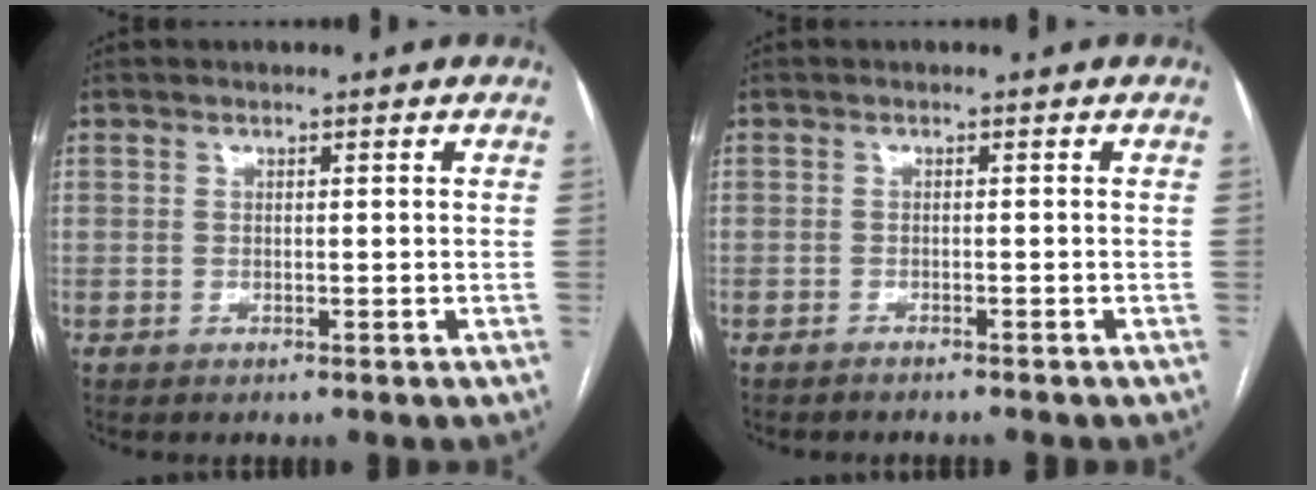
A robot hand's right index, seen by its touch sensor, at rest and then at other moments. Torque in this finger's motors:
{"motor_torque": [-0.33, -0.29, -0.07, -0.09]}